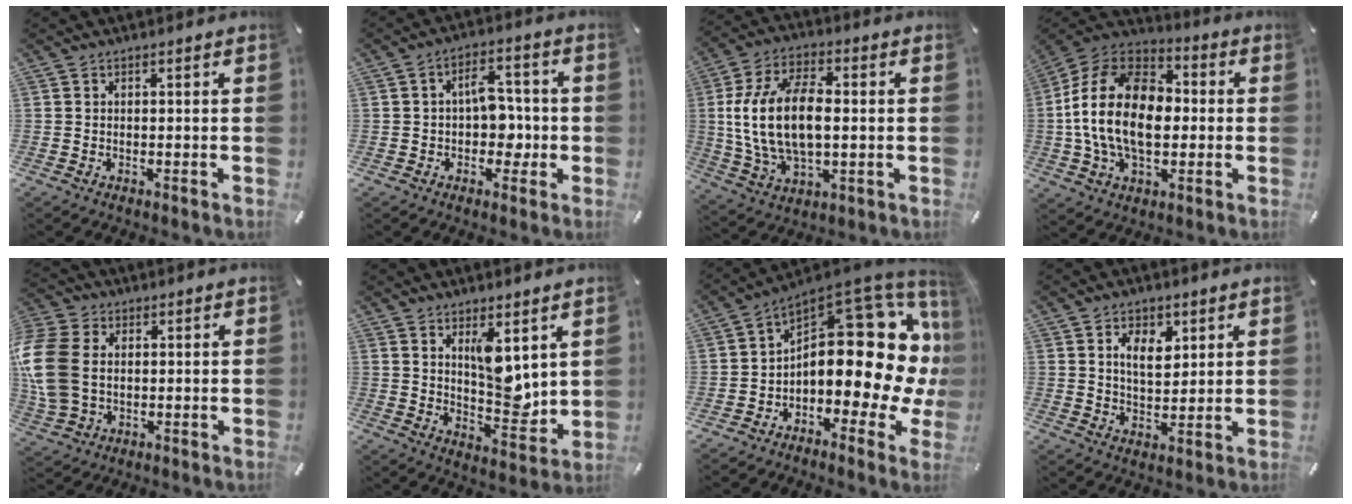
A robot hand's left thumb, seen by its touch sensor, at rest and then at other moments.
{"total": 8.2, "force": [-0.4, 5.8, 5.8], "torque": [-0.075, 0.009, -0.009]}
{"total": 16.6, "force": [0.6, 10.0, 13.2], "torque": [-0.293, 0.006, 0.011]}
{"total": 19.6, "force": [-2.1, 13.1, 14.4], "torque": [-0.307, 0.022, -0.044]}
{"total": 13.4, "force": [0.7, 10.3, 8.6], "torque": [-0.215, 0.011, 0.015]}
{"total": 10.3, "force": [4.6, 5.8, 7.3], "torque": [-0.083, -0.040, 0.082]}
{"total": 20.5, "force": [3.8, 11.2, 16.7], "torque": [-0.216, -0.059, 0.071]}
{"total": 7.2, "force": [2.8, 4.6, 4.8], "torque": [-0.075, -0.002, 0.045]}